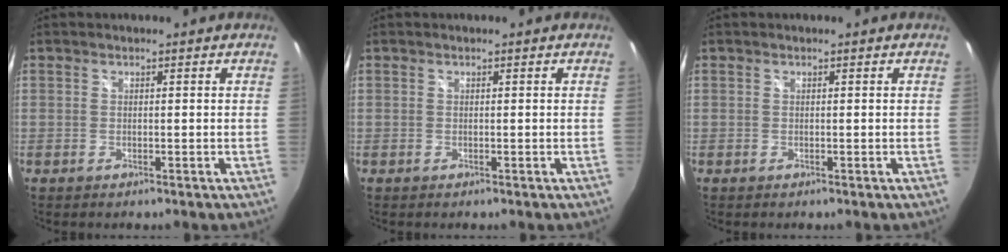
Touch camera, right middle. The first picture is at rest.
{"total": 0.0}
{"total": 0.0}